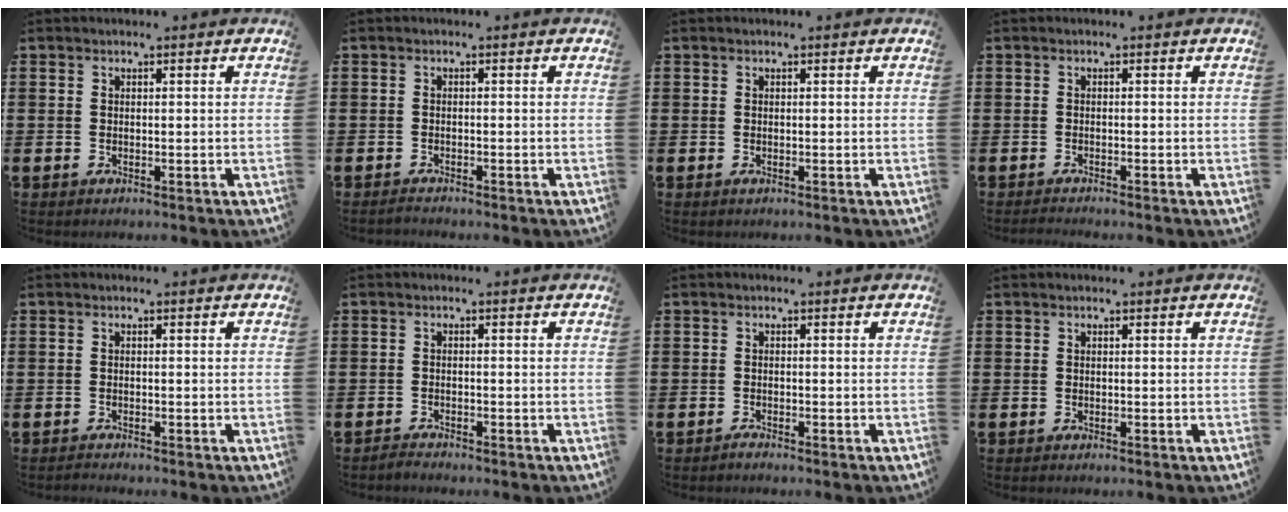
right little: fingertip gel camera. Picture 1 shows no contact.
{"total": 0.7, "force": [-0.6, 0.1, 0.2], "torque": [-0.005, -0.002, -0.013]}
{"total": 0.0}
{"total": 0.6, "force": [-0.6, 0.0, 0.2], "torque": [-0.004, -0.002, -0.012]}
{"total": 0.5, "force": [-0.5, 0.0, 0.0], "torque": [-0.001, -0.002, -0.011]}
{"total": 1.0, "force": [-1.0, 0.0, 0.0], "torque": [-0.003, -0.002, -0.021]}
{"total": 0.0}
{"total": 0.0}